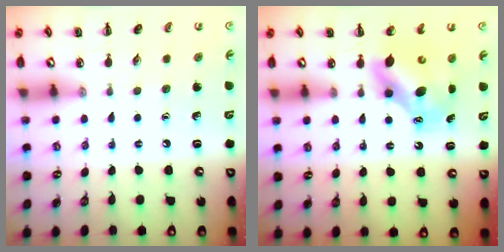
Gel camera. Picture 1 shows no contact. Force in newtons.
{"total": 6.9, "press": 6.7, "slide": 1.6}